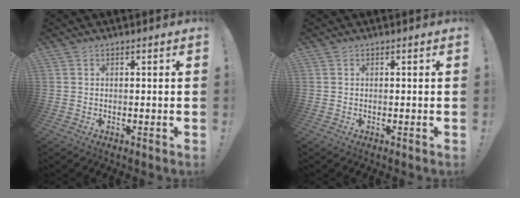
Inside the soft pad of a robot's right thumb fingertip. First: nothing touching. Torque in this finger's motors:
{"motor_torque": [0.00, 0.00, 0.00, 0.00, 0.00]}